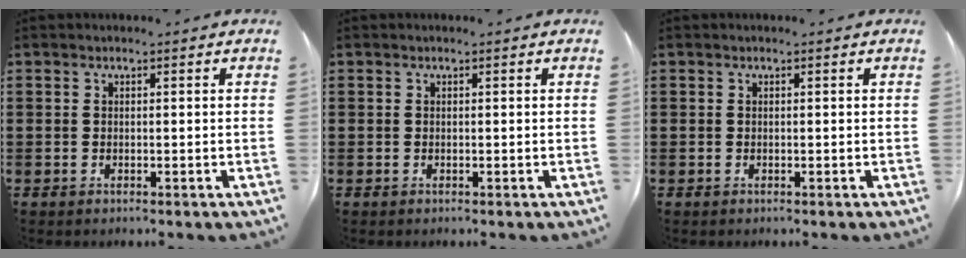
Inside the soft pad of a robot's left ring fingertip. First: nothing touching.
{"total": 0.0}
{"total": 0.0}